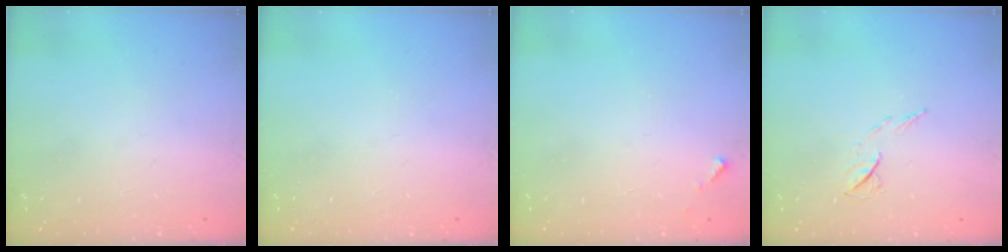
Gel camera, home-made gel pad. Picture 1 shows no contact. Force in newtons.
{"total": 0.0}
{"total": 2.8, "press": 2.8, "slide": 0.1}
{"total": 6.1, "press": 5.9, "slide": 1.3}